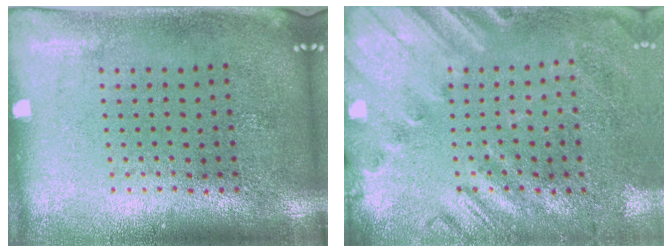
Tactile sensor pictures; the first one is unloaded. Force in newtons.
{"total": 2.6, "press": 2.0, "slide": 1.6}